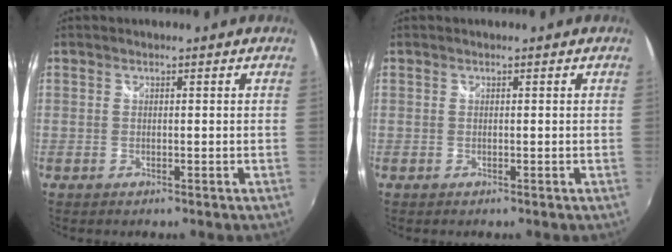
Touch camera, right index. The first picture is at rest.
{"total": 0.0}